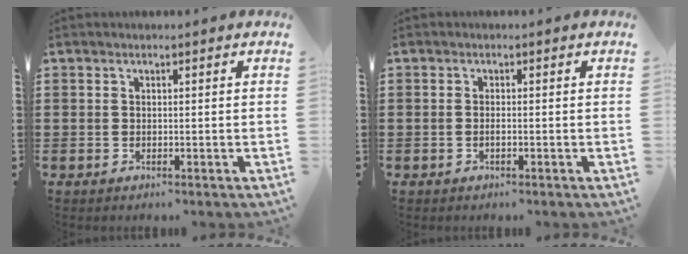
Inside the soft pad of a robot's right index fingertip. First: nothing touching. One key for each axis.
{"total": 0.7, "fx": -0.3, "fy": 0.1, "fz": 0.6, "tx": -0.011, "ty": -0.003, "tz": -0.005}